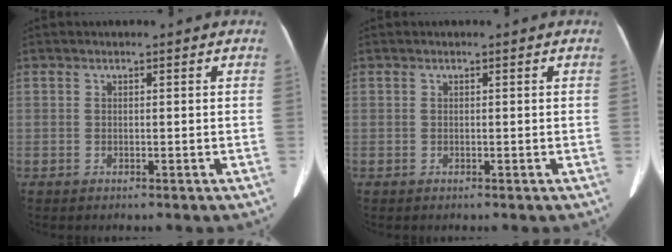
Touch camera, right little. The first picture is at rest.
{"total": 0.0}